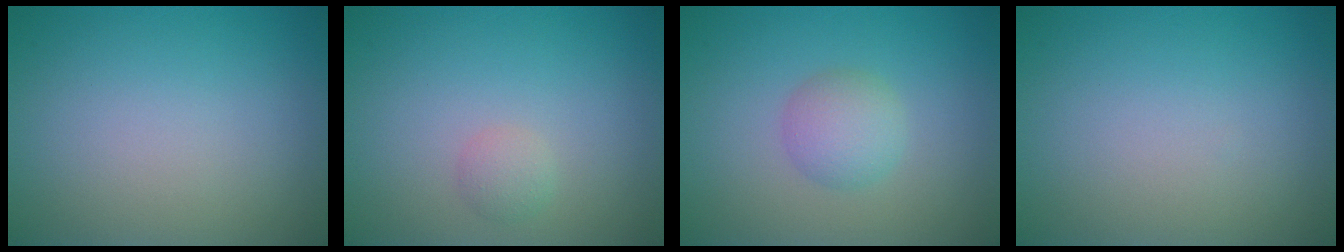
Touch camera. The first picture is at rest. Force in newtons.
{"total": 1.1, "press": 1.1, "slide": 0.1}
{"total": 2.5, "press": 2.5, "slide": 0.1}
{"total": 0.0}